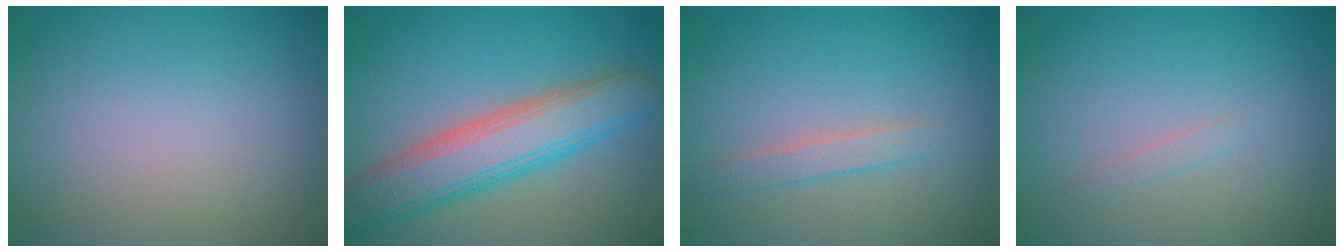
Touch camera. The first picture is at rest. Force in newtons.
{"total": 7.2, "press": 7.2, "slide": 0.1}
{"total": 1.5, "press": 1.5, "slide": 0.0}
{"total": 0.6, "press": 0.6, "slide": 0.0}